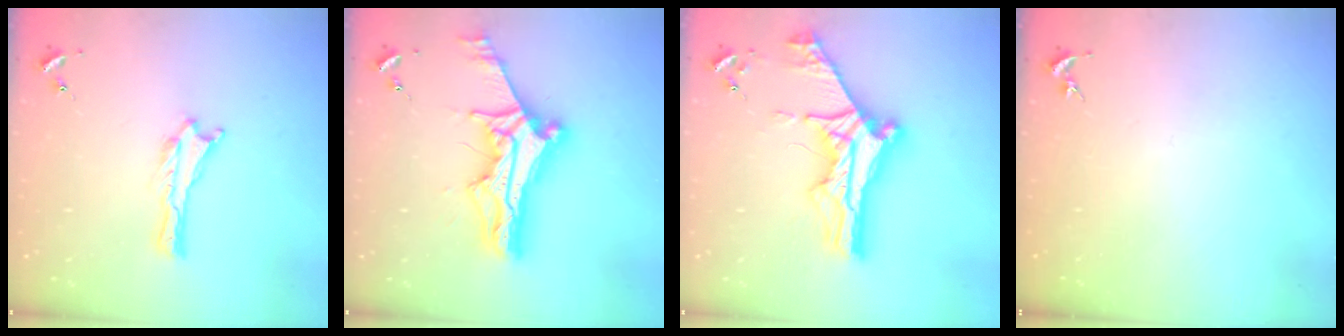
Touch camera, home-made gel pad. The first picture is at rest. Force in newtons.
{"total": 12.3, "press": 12.2, "slide": 1.0}
{"total": 10.9, "press": 10.9, "slide": 1.1}
{"total": 0.0}